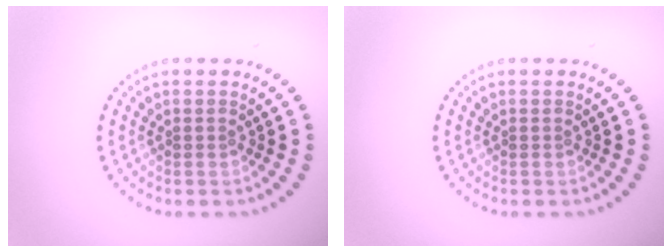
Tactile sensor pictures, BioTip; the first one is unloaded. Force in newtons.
{"total": 0.0}